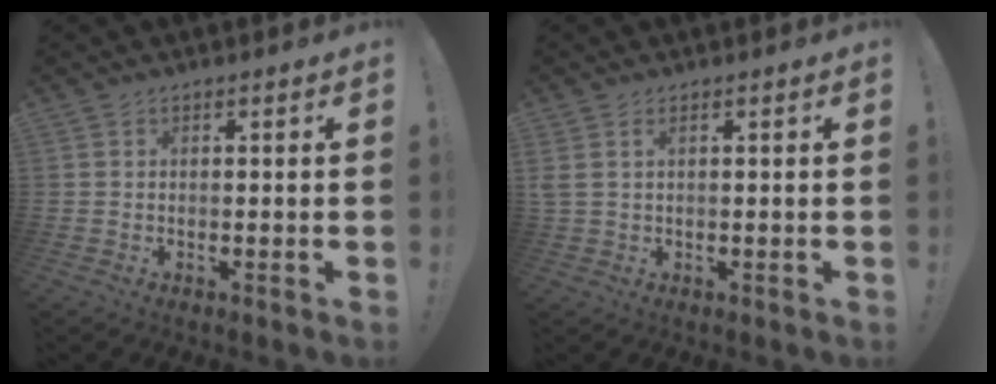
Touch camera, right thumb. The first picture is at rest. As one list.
[{"total": 1.8, "force": [0.6, 0.5, 1.6], "torque": [-0.037, 0.004, 0.013]}]